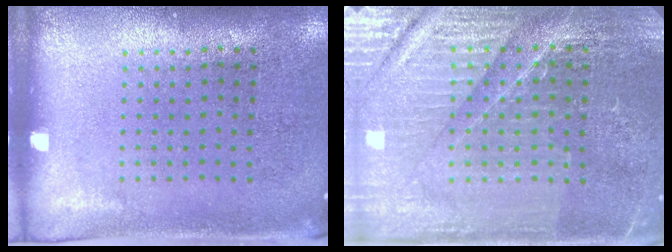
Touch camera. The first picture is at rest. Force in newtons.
{"total": 4.8, "press": 4.6, "slide": 1.6}